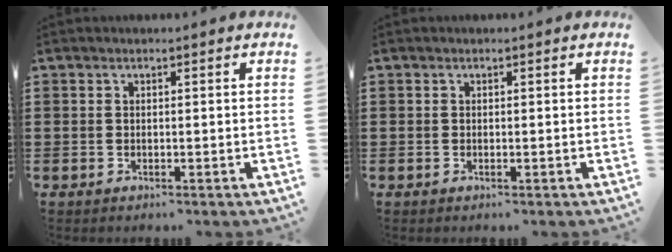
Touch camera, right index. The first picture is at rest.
{"total": 0.0}